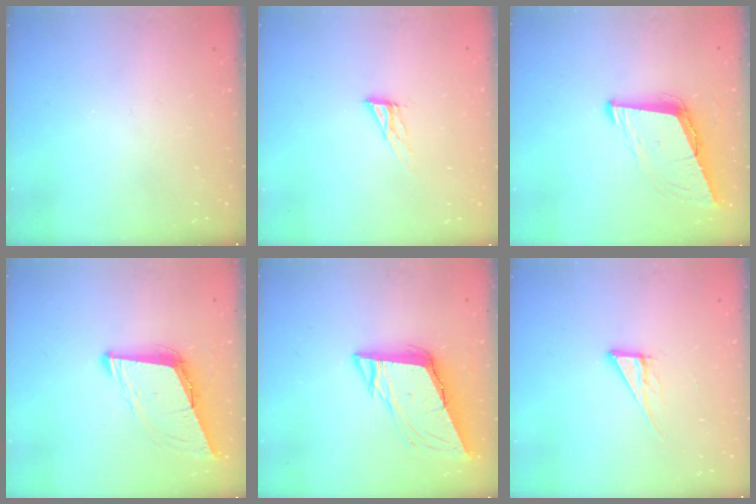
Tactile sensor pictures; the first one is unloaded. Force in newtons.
{"total": 6.9, "press": 6.8, "slide": 0.5}
{"total": 8.8, "press": 7.9, "slide": 3.8}
{"total": 8.8, "press": 8.1, "slide": 3.6}
{"total": 10.3, "press": 9.9, "slide": 2.9}
{"total": 6.6, "press": 6.6, "slide": 0.3}